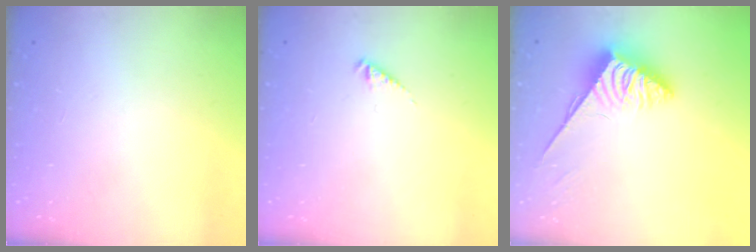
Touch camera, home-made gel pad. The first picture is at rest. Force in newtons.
{"total": 2.3, "press": 2.3, "slide": 0.4}
{"total": 3.7, "press": 3.6, "slide": 0.6}